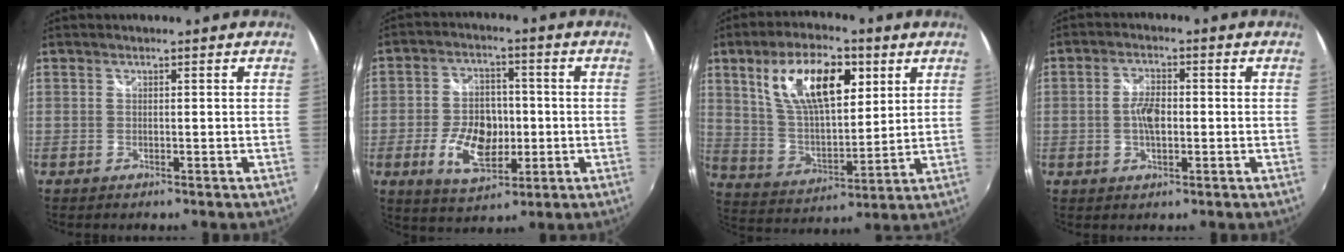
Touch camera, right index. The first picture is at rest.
{"total": 10.5, "force": [-2.7, 6.4, 7.8], "torque": [-0.160, 0.004, -0.039]}
{"total": 16.7, "force": [7.0, 7.6, 13.1], "torque": [-0.234, 0.017, 0.132]}
{"total": 4.6, "force": [-0.6, 2.3, 3.9], "torque": [-0.075, 0.006, -0.012]}